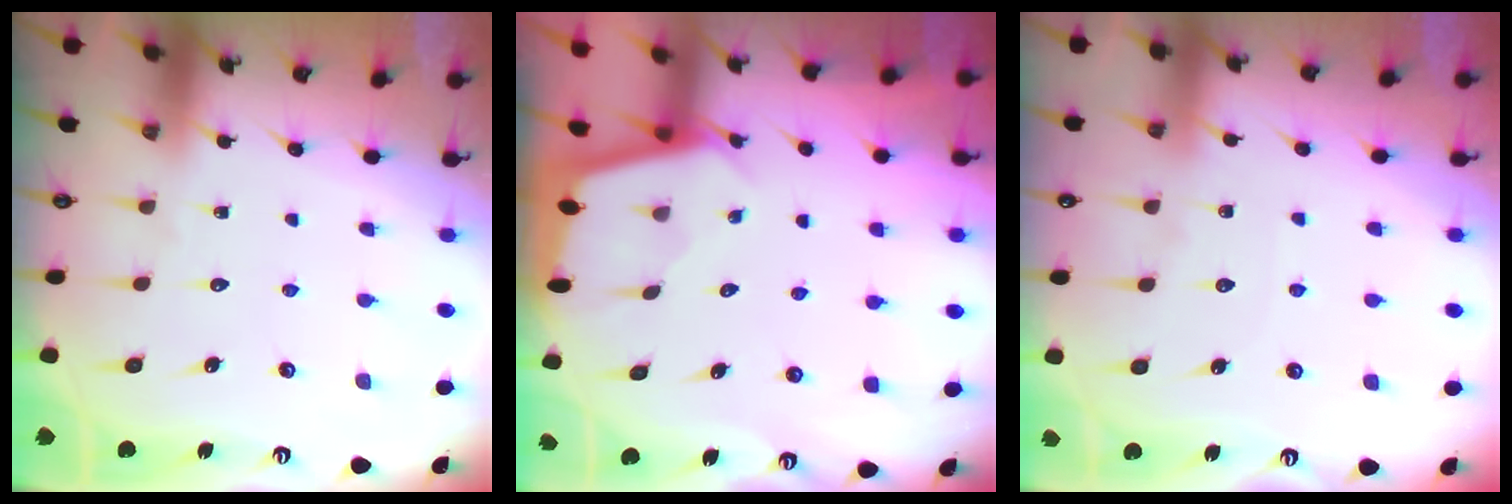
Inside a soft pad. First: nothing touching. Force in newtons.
{"total": 2.0, "press": 2.0, "slide": 0.2}
{"total": 3.0, "press": 3.0, "slide": 0.5}